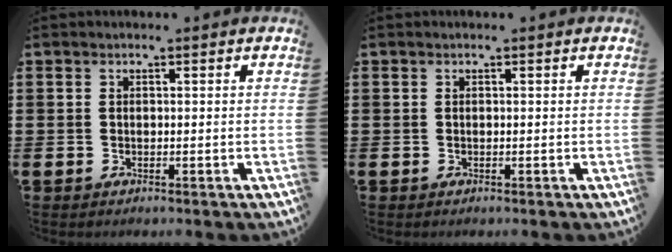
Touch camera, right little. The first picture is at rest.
{"total": 0.0}